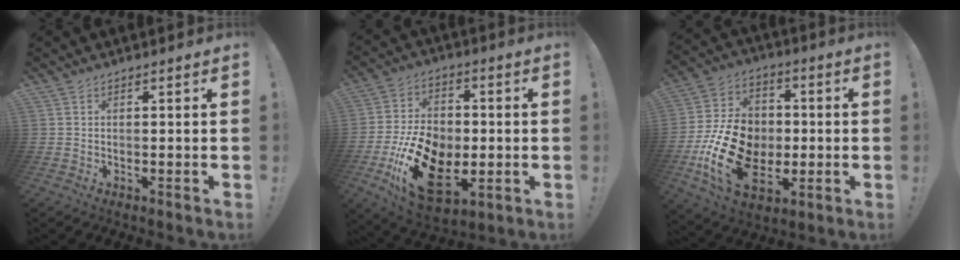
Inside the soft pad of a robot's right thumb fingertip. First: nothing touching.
{"total": 21.8, "force": [-7.0, 14.4, 14.9], "torque": [-0.283, 0.039, -0.107]}
{"total": 21.9, "force": [-4.4, 15.8, 14.6], "torque": [-0.272, 0.025, -0.058]}